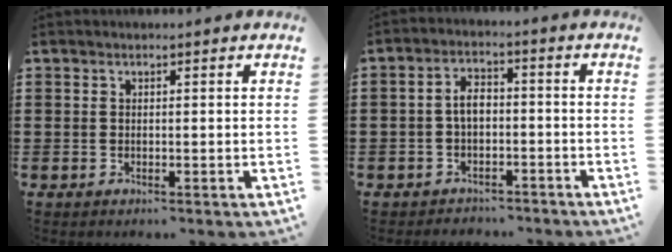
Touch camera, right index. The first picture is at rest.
{"total": 4.0, "force": [-1.5, 2.4, 2.8], "torque": [-0.069, 0.005, -0.034]}